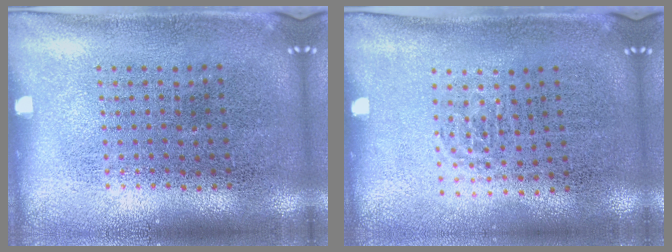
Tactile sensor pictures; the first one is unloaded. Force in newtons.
{"total": 0.5, "press": 0.4, "slide": 0.4}